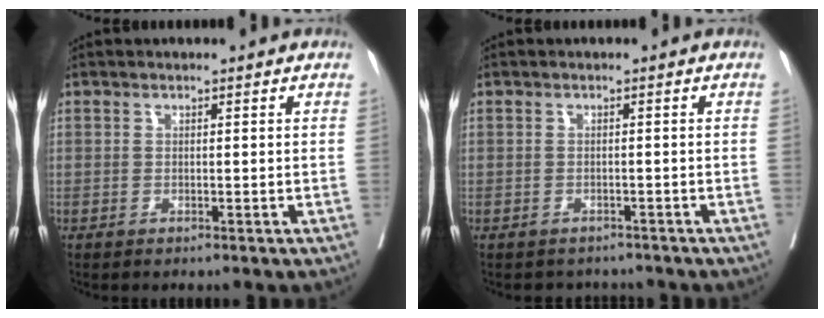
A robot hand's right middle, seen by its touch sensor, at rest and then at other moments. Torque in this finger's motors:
{"motor_torque": [0.25, -0.25, -0.03, -0.02]}